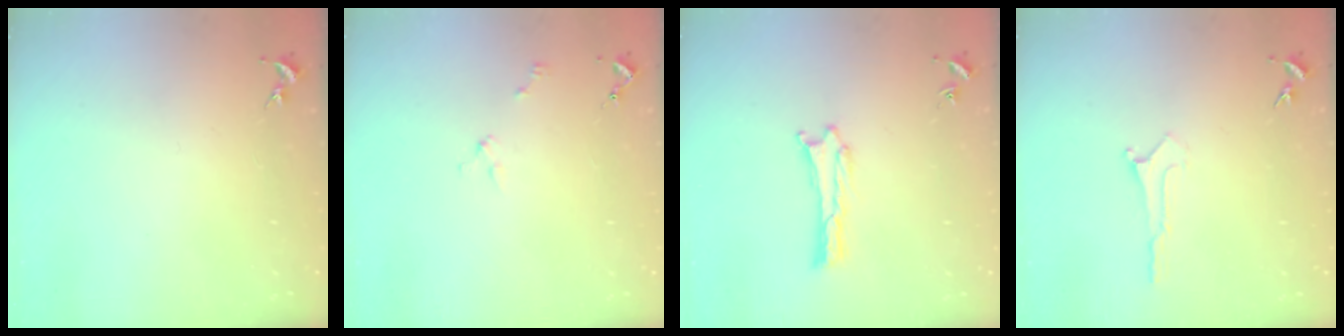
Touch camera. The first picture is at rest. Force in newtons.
{"total": 2.0, "press": 2.0, "slide": 0.2}
{"total": 0.0}
{"total": 0.0}